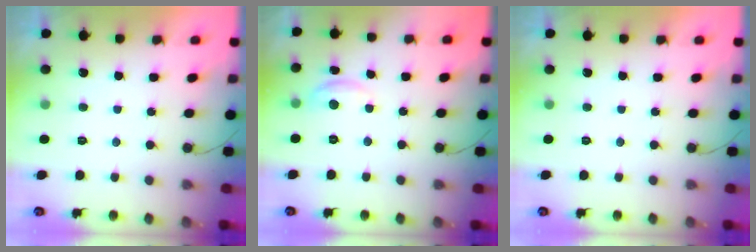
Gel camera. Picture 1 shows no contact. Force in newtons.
{"total": 5.0, "press": 4.9, "slide": 0.2}
{"total": 0.0}